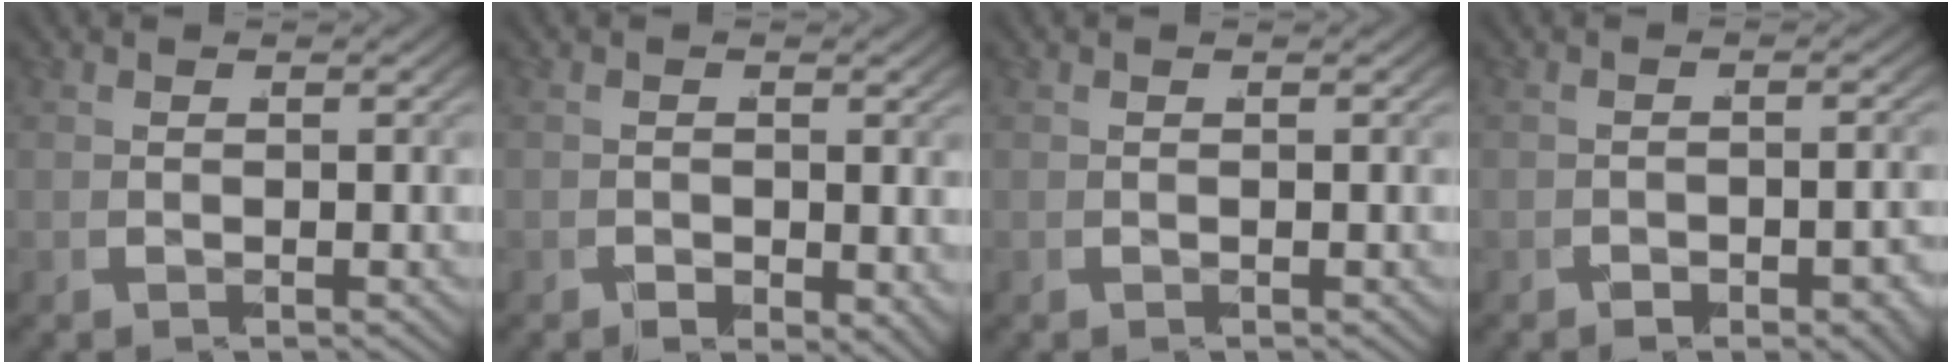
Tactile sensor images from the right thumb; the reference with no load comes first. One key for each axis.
{"total": 1.8, "fx": -0.3, "fy": 1.3, "fz": 1.2, "tx": -0.029, "ty": -0.016, "tz": -0.002}
{"total": 0.0}
{"total": 2.3, "fx": -1.4, "fy": 1.1, "fz": 1.4, "tx": -0.028, "ty": -0.013, "tz": -0.021}